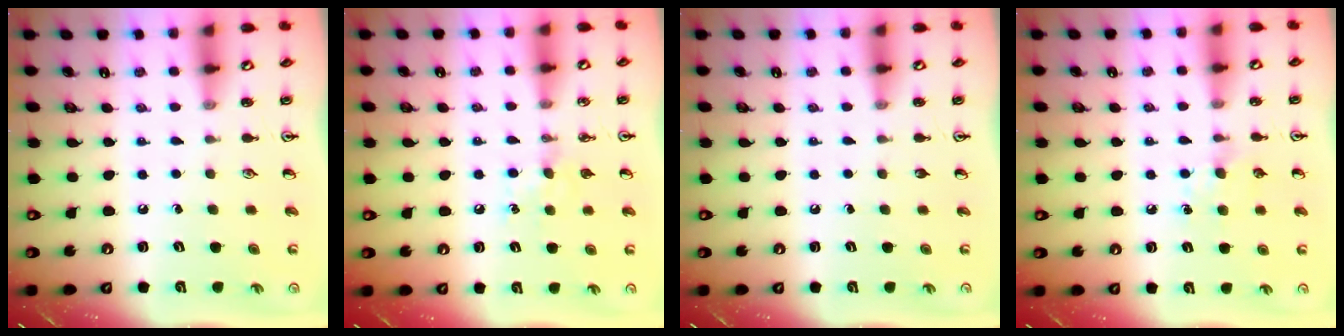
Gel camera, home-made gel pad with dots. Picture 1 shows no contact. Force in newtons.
{"total": 6.6, "press": 6.6, "slide": 0.9}
{"total": 0.0}
{"total": 7.3, "press": 7.2, "slide": 1.0}